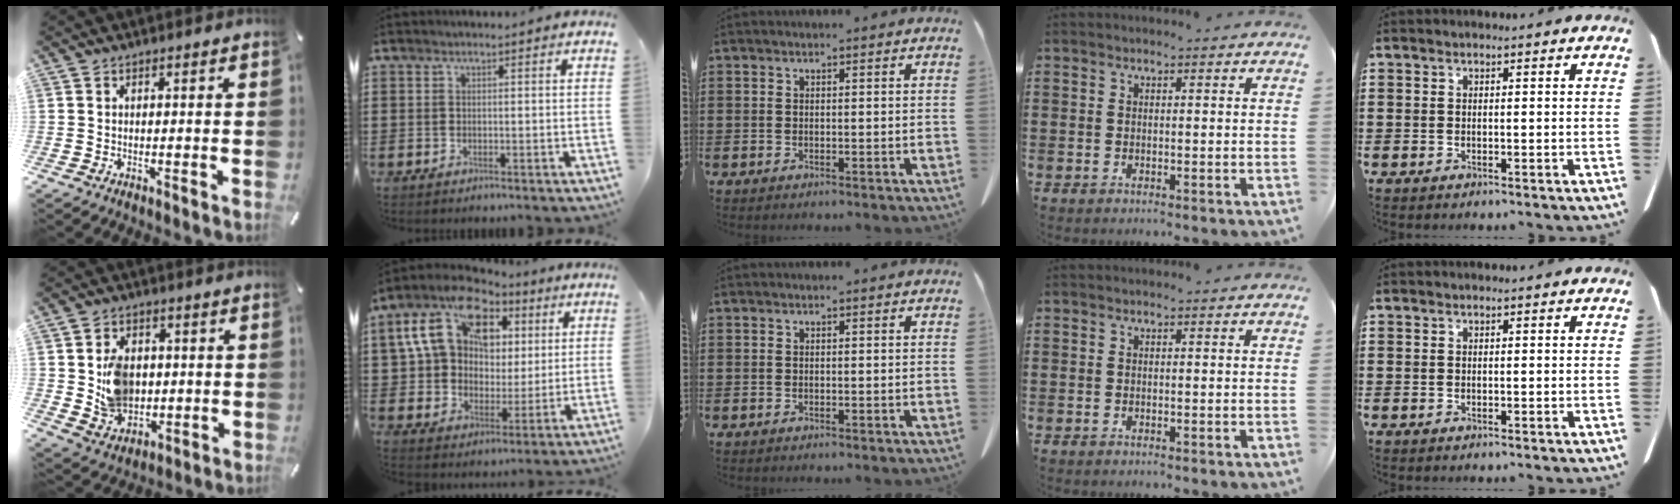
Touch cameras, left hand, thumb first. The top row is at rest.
{"thumb": {"total": 10.3, "force": [0.7, 8.7, 5.5], "torque": [-0.094, 0.011, 0.018]}, "index": {"total": 13.7, "force": [6.0, 10.0, 7.2], "torque": [-0.193, -0.005, 0.109]}}